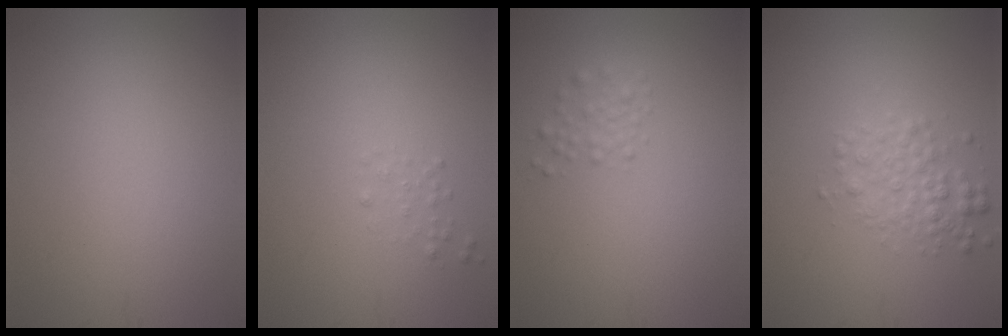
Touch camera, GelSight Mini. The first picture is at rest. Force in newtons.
{"total": 0.6, "press": 0.6, "slide": 0.1}
{"total": 1.4, "press": 1.3, "slide": 0.1}
{"total": 2.5, "press": 2.5, "slide": 0.0}